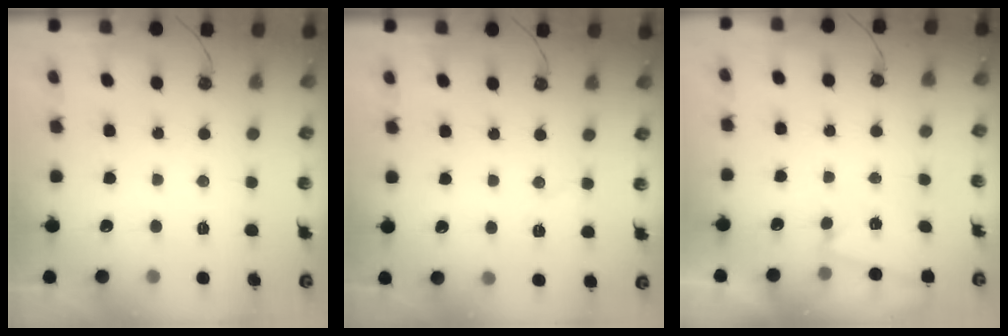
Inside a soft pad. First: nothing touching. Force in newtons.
{"total": 5.0, "press": 4.9, "slide": 1.3}
{"total": 2.4, "press": 1.8, "slide": 1.7}